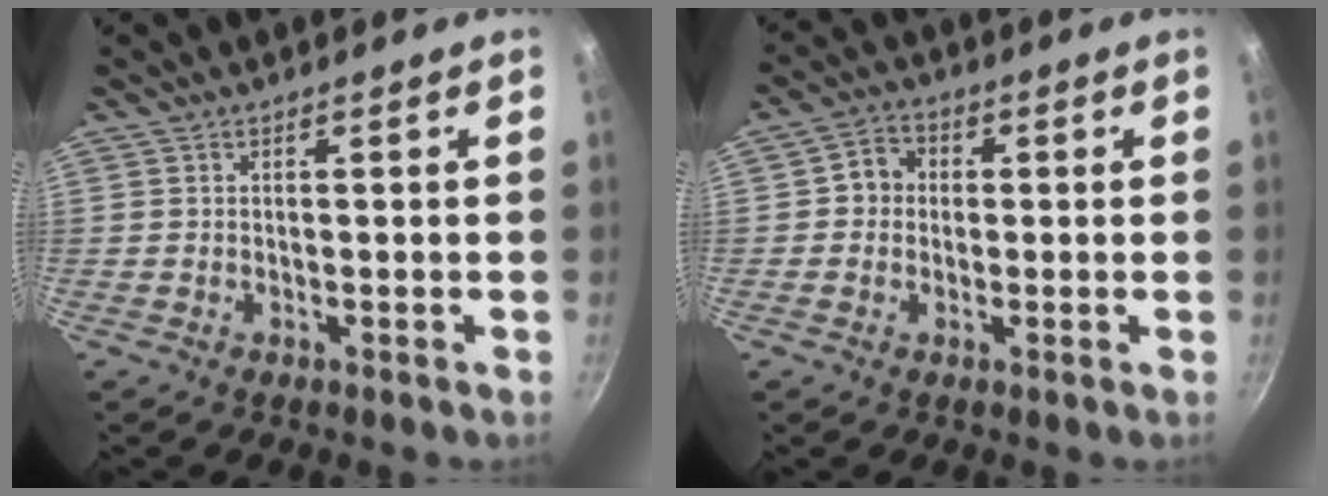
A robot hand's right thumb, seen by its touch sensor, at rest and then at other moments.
{"total": 5.0, "force": [0.1, 4.5, 2.2], "torque": [-0.018, 0.015, -0.007]}